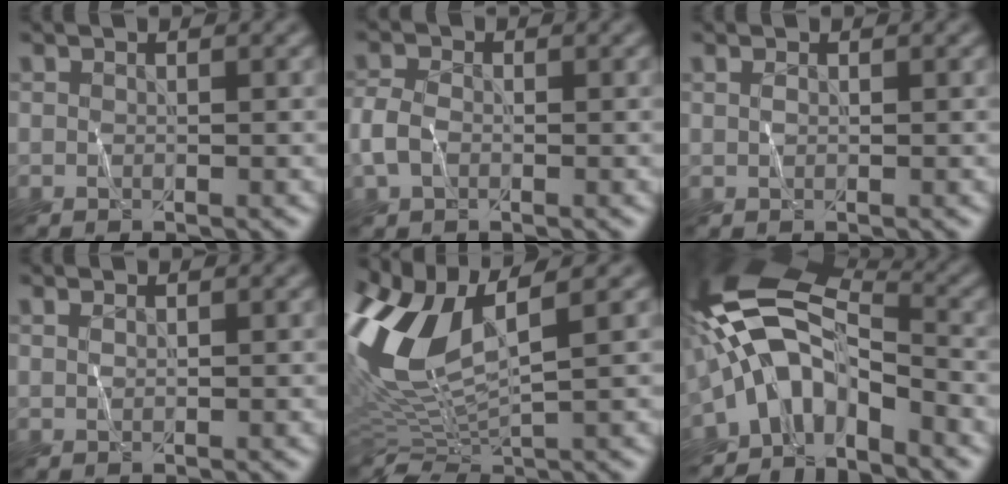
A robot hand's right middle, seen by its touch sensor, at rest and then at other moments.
{"total": 2.1, "force": [-0.7, 1.6, 1.2], "torque": [-0.028, 0.010, -0.019]}
{"total": 0.5, "force": [0.4, 0.2, 0.3], "torque": [-0.006, 0.003, 0.007]}
{"total": 0.8, "force": [0.8, 0.2, 0.2], "torque": [-0.007, 0.003, 0.010]}
{"total": 8.4, "force": [2.6, 3.1, 7.3], "torque": [-0.165, 0.005, 0.047]}
{"total": 8.3, "force": [-3.6, 4.5, 6.0], "torque": [-0.100, 0.025, -0.083]}